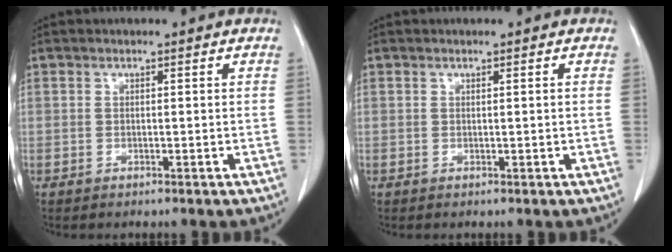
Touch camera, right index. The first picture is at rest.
{"total": 0.6, "force": [0.3, -0.1, 0.5], "torque": [-0.008, -0.002, 0.005]}